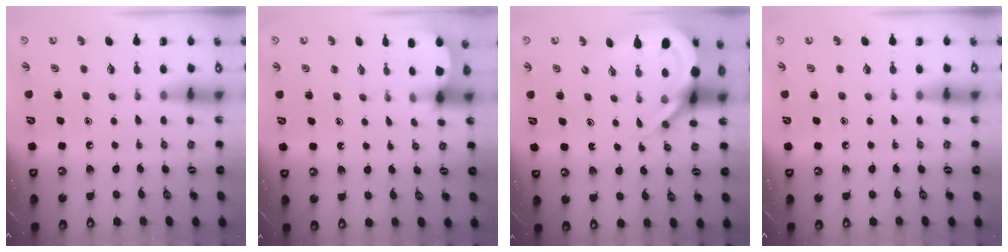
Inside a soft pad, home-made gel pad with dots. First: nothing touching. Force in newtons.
{"total": 1.0, "press": 0.9, "slide": 0.1}
{"total": 8.5, "press": 8.4, "slide": 1.1}
{"total": 0.0}